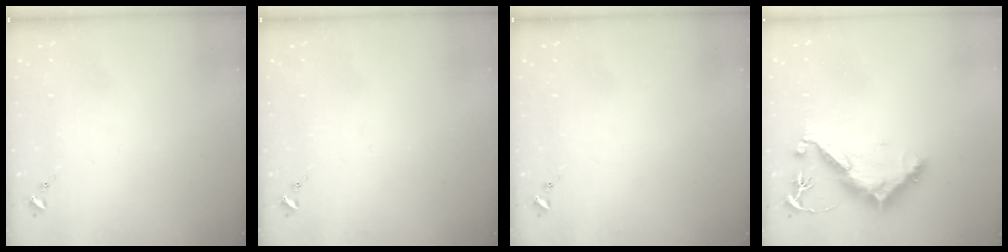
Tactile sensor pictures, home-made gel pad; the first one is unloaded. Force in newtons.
{"total": 0.0}
{"total": 0.0}
{"total": 11.7, "press": 11.7, "slide": 0.9}